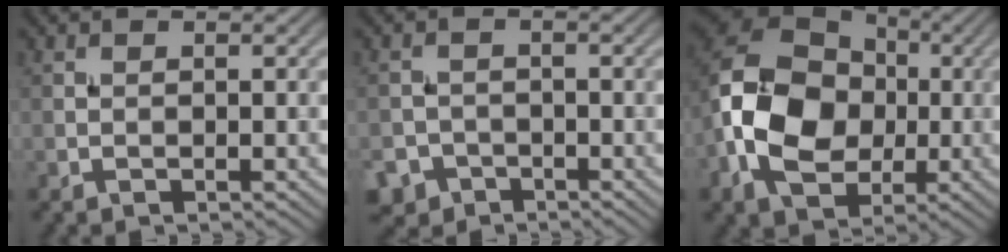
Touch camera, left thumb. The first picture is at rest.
{"total": 3.9, "force": [-2.8, 2.7, 0.7], "torque": [-0.006, 0.000, -0.050]}
{"total": 14.6, "force": [-1.7, 10.8, 9.7], "torque": [-0.225, 0.001, -0.048]}